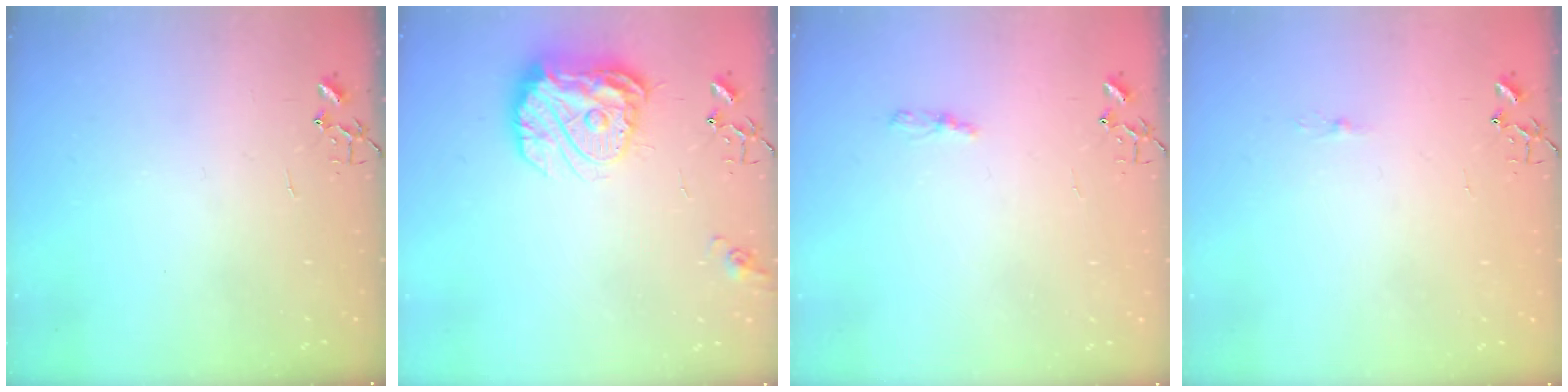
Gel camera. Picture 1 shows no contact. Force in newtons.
{"total": 17.1, "press": 17.0, "slide": 1.5}
{"total": 4.2, "press": 4.1, "slide": 0.5}
{"total": 3.6, "press": 3.6, "slide": 0.5}